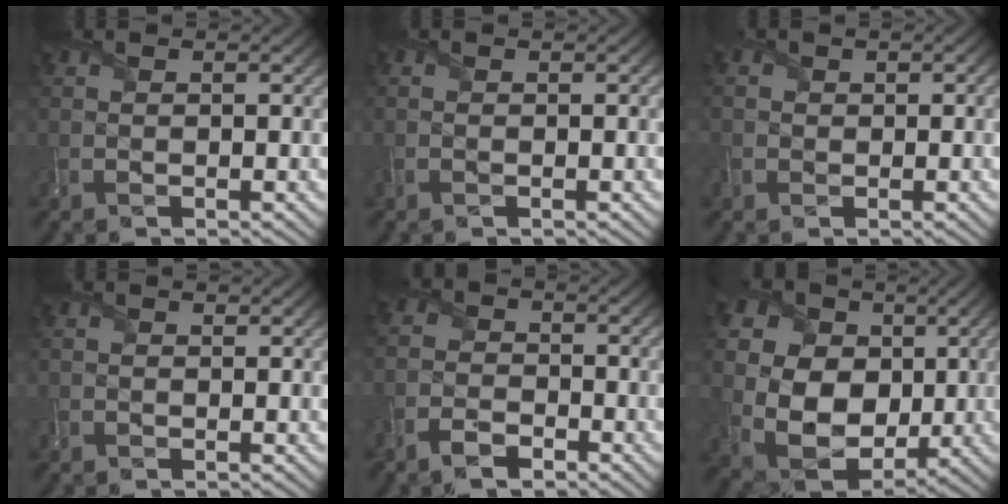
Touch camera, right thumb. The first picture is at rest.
{"total": 0.8, "force": [-0.4, 0.4, 0.5], "torque": [-0.015, -0.003, -0.006]}
{"total": 2.0, "force": [-0.3, 2.0, 0.2], "torque": [-0.009, 0.002, -0.006]}
{"total": 0.7, "force": [-0.1, 0.7, 0.1], "torque": [-0.003, -0.004, -0.004]}
{"total": 4.0, "force": [-2.7, 2.4, 1.9], "torque": [-0.039, -0.005, -0.061]}
{"total": 17.1, "force": [3.1, 13.9, 9.5], "torque": [-0.245, 0.015, 0.073]}